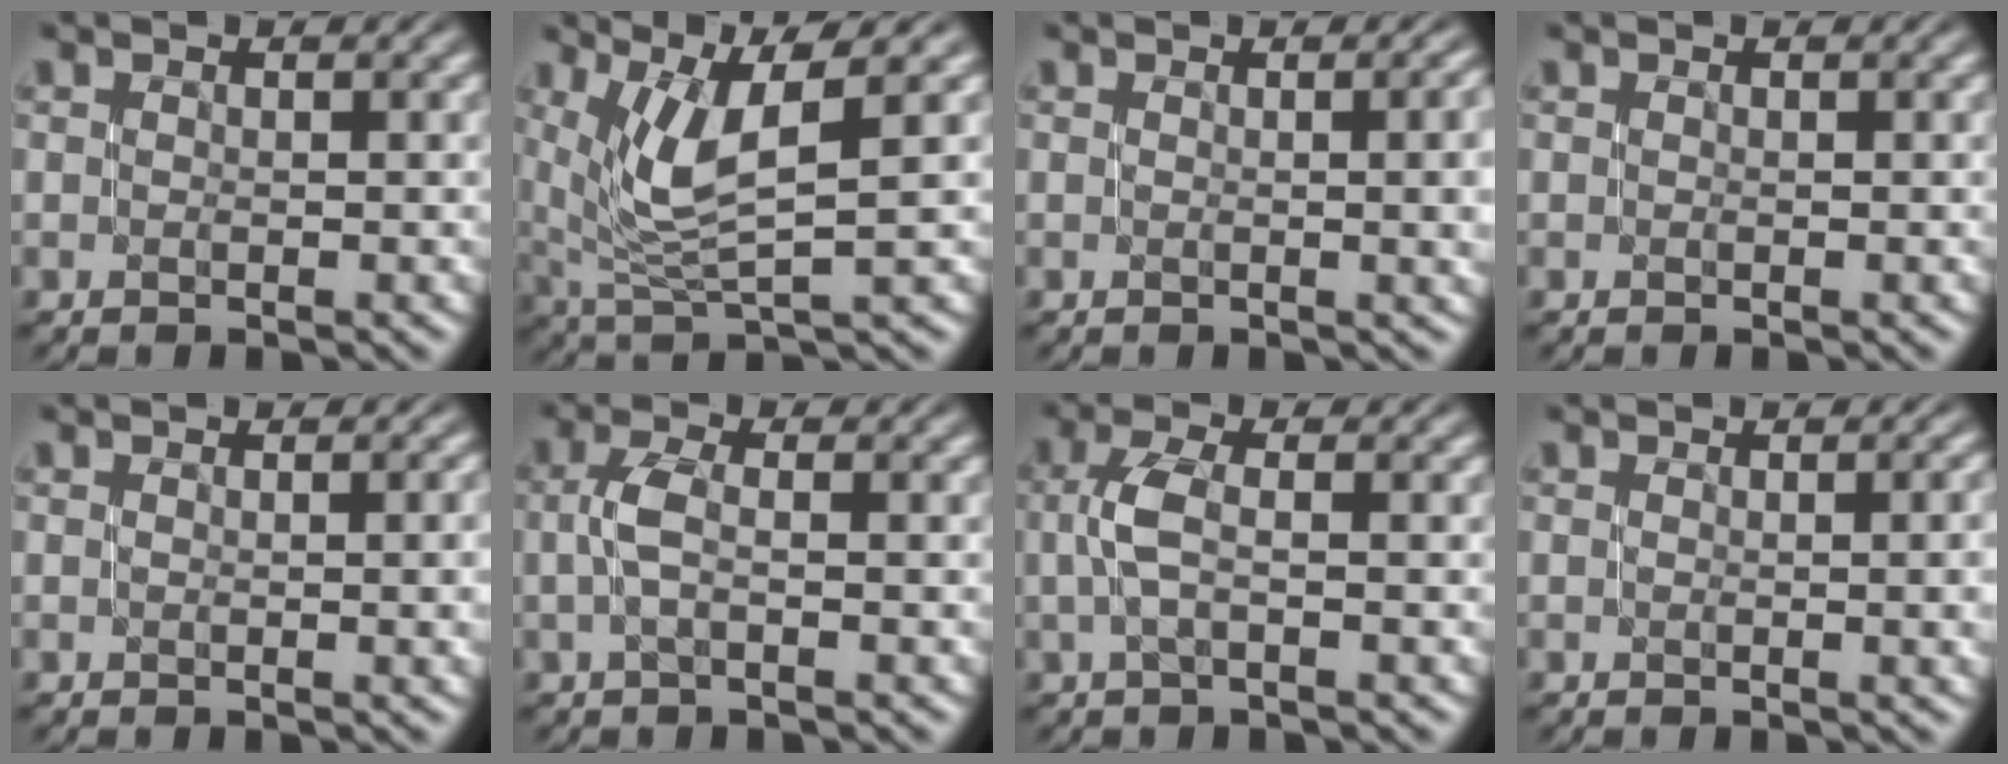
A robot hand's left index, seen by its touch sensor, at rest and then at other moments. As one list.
[{"total": 5.6, "force": [2.0, 1.5, 5.0], "torque": [-0.103, -0.001, 0.043]}, {"total": 5.1, "force": [0.2, 2.1, 4.6], "torque": [-0.031, 0.007, 0.001]}, {"total": 0.0}, {"total": 2.8, "force": [0.0, 1.0, 2.6], "torque": [-0.027, 0.006, -0.002]}, {"total": 2.2, "force": [-0.1, 0.7, 2.0], "torque": [-0.048, 0.012, -0.005]}, {"total": 2.5, "force": [0.0, 0.8, 2.4], "torque": [-0.055, 0.011, -0.003]}, {"total": 3.6, "force": [0.0, 1.4, 3.3], "torque": [-0.027, 0.006, -0.002]}]